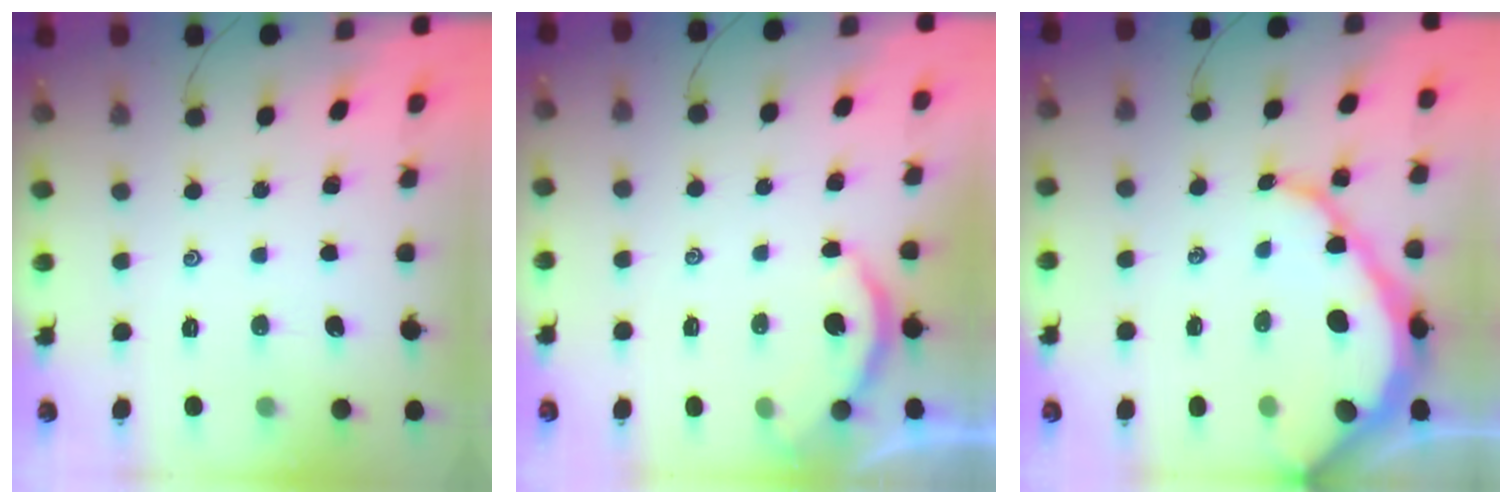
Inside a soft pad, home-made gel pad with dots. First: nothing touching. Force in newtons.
{"total": 3.4, "press": 3.4, "slide": 0.3}
{"total": 12.9, "press": 12.9, "slide": 1.4}